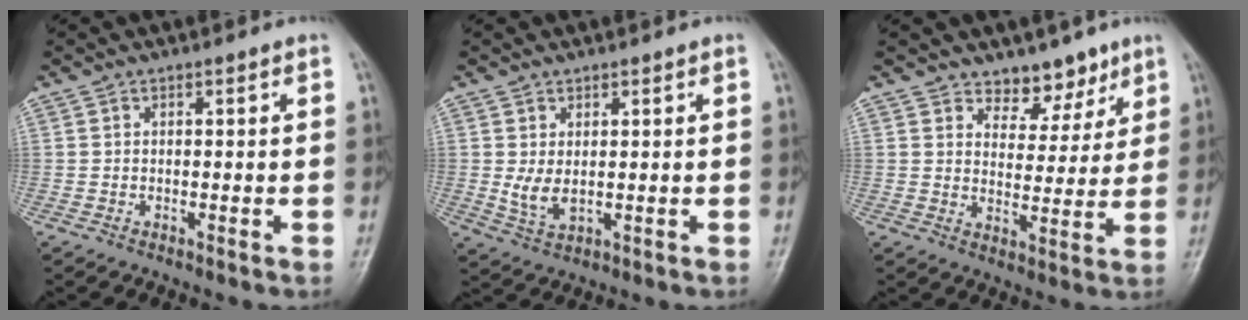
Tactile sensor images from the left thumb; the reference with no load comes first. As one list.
[{"total": 4.4, "force": [1.1, 2.5, 3.4], "torque": [-0.060, -0.014, 0.028]}, {"total": 7.2, "force": [5.4, 4.2, 2.2], "torque": [0.009, -0.036, 0.085]}]